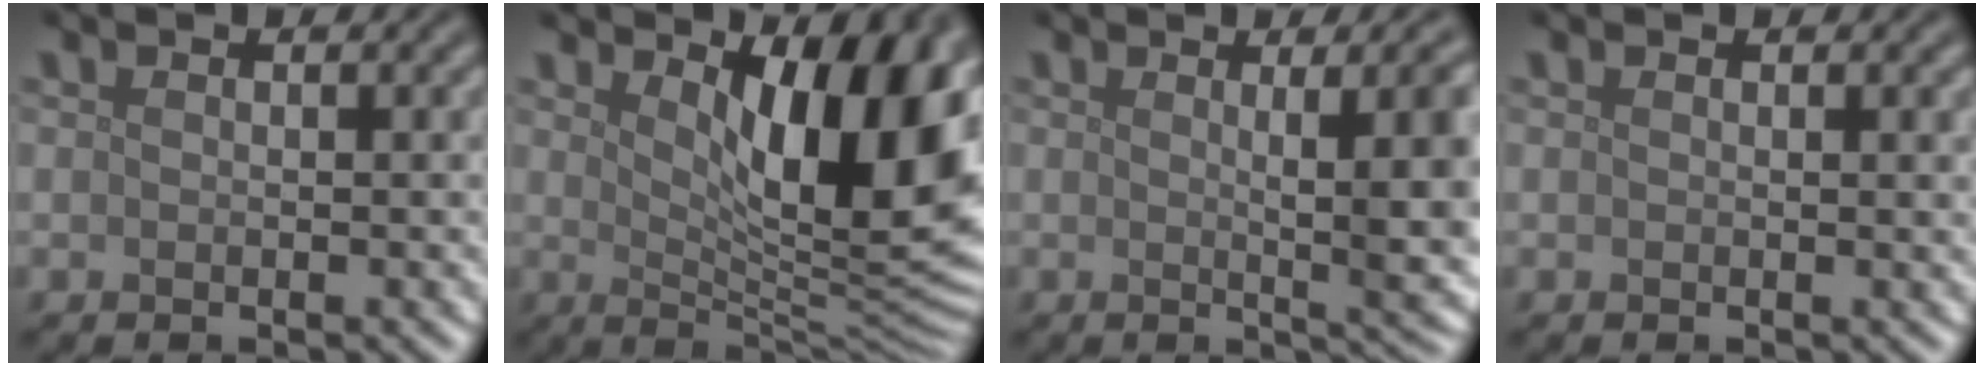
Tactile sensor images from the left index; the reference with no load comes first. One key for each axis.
{"total": 11.6, "fx": 3.6, "fy": 4.2, "fz": 10.1, "tx": -0.129, "ty": -0.008, "tz": 0.059}
{"total": 8.6, "fx": 1.1, "fy": 2.4, "fz": 8.2, "tx": -0.077, "ty": 0.006, "tz": 0.014}
{"total": 0.8, "fx": 0.4, "fy": 0.2, "fz": 0.6, "tx": -0.003, "ty": 0.001, "tz": 0.005}